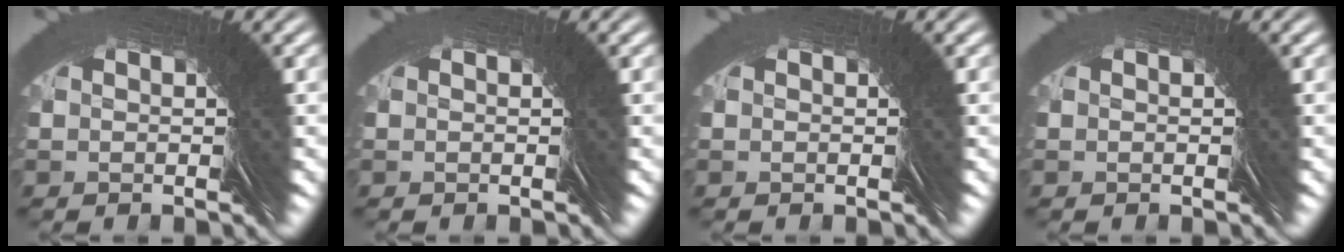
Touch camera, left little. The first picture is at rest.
{"total": 0.0}
{"total": 0.0}
{"total": 0.0}